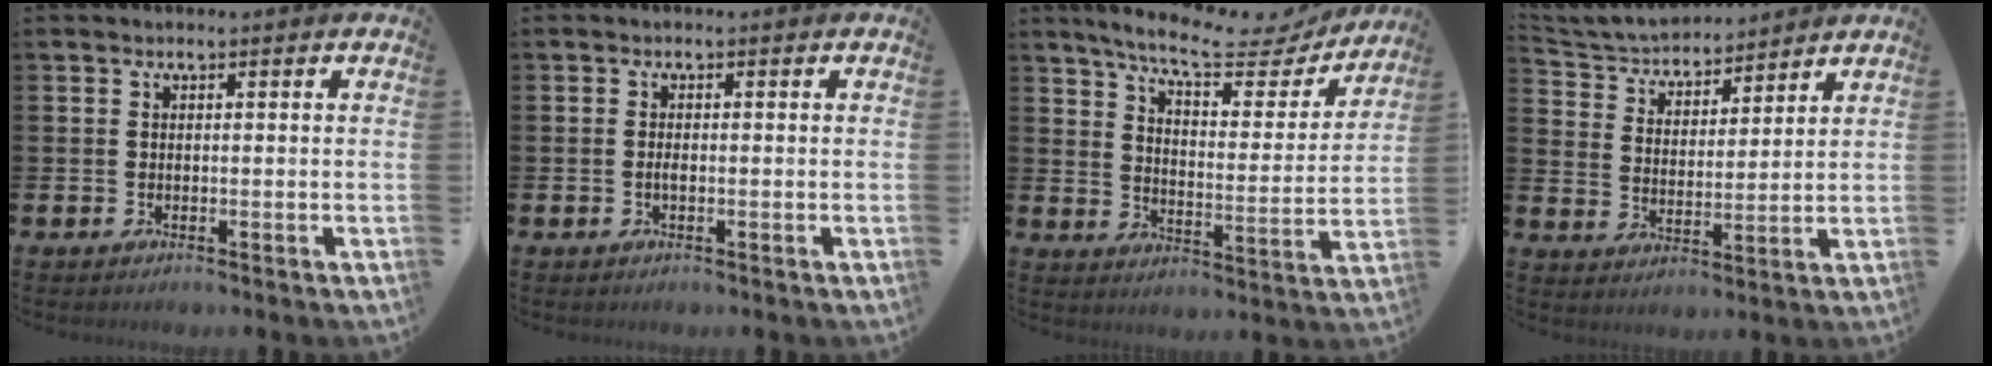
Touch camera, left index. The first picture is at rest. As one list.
[{"total": 0.8, "force": [-0.3, 0.3, 0.7], "torque": [-0.020, 0.002, -0.004]}, {"total": 8.9, "force": [7.8, 2.0, 3.7], "torque": [-0.086, -0.055, 0.128]}, {"total": 4.9, "force": [4.6, 1.5, 0.4], "torque": [-0.039, -0.032, 0.078]}]